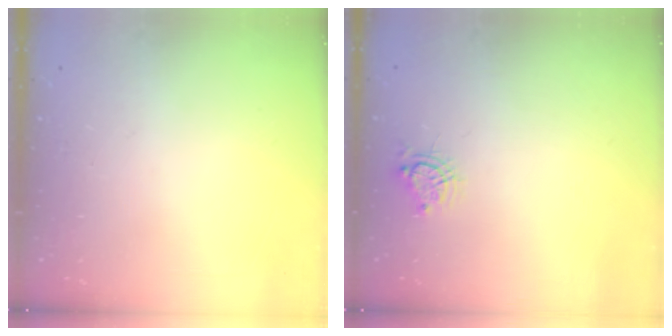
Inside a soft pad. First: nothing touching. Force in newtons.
{"total": 6.1, "press": 6.0, "slide": 0.9}